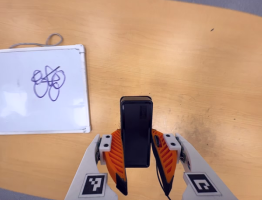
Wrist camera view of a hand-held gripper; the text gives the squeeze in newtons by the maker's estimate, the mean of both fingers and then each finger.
{"total": 4.3, "left": 3.1, "right": 5.6}